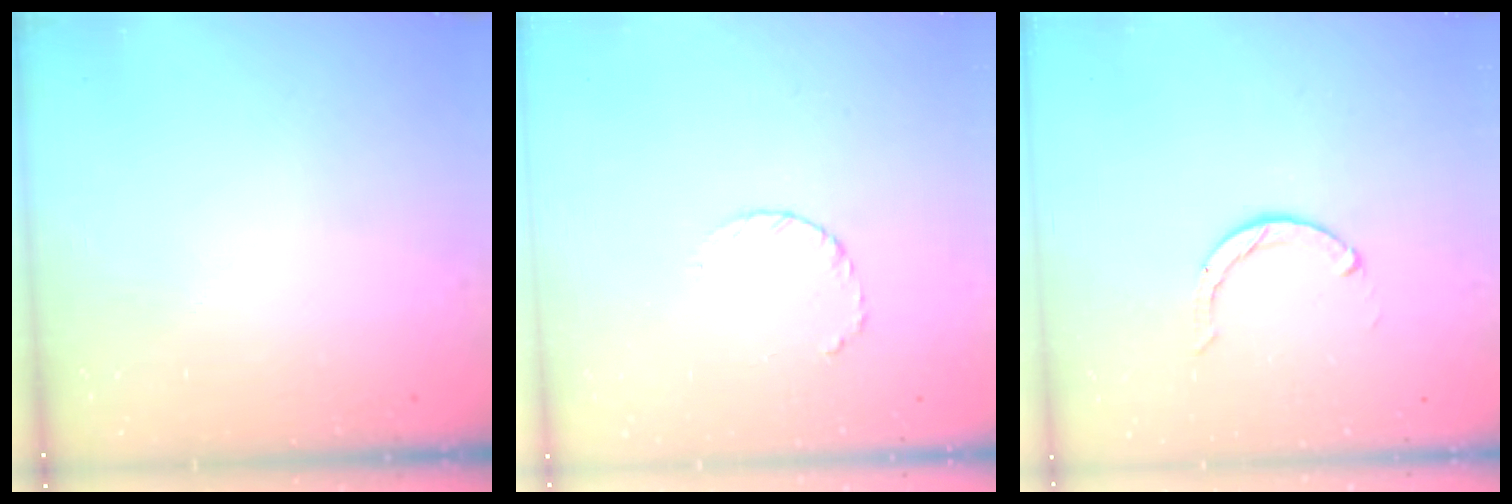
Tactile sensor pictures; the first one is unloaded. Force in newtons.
{"total": 3.5, "press": 3.5, "slide": 0.4}
{"total": 2.3, "press": 2.3, "slide": 0.4}